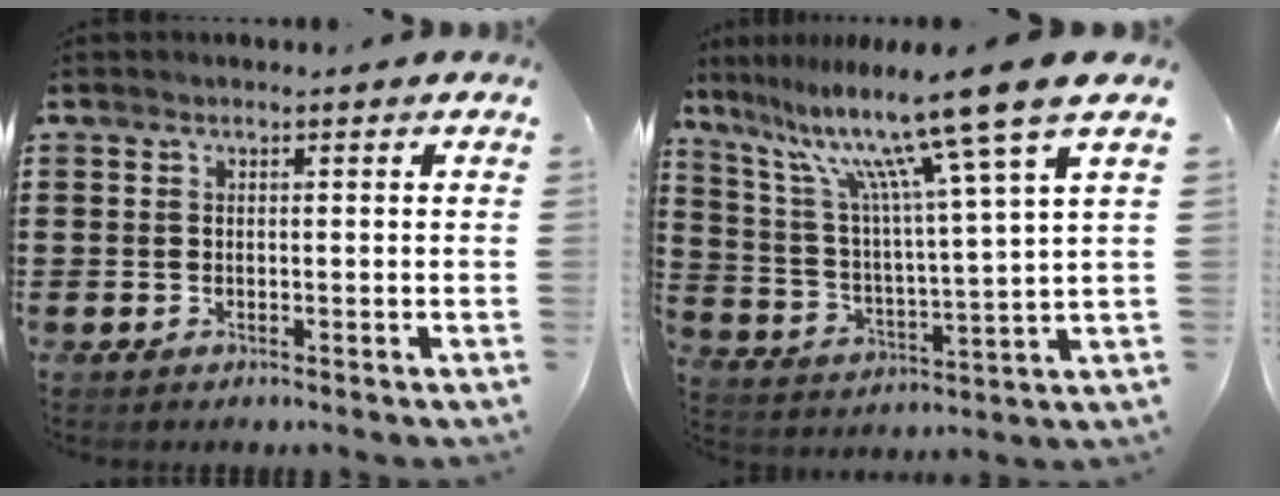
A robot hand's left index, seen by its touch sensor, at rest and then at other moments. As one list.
[{"total": 14.5, "force": [10.5, 0.2, 10.0], "torque": [-0.206, -0.067, 0.161]}]